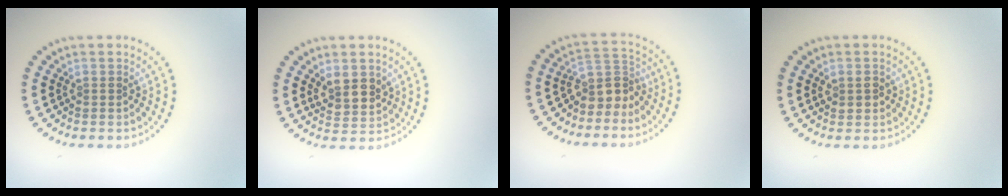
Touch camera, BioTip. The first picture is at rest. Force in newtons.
{"total": 2.9, "press": 2.6, "slide": 1.2}
{"total": 3.1, "press": 2.2, "slide": 2.1}
{"total": 1.5, "press": 1.5, "slide": 0.3}